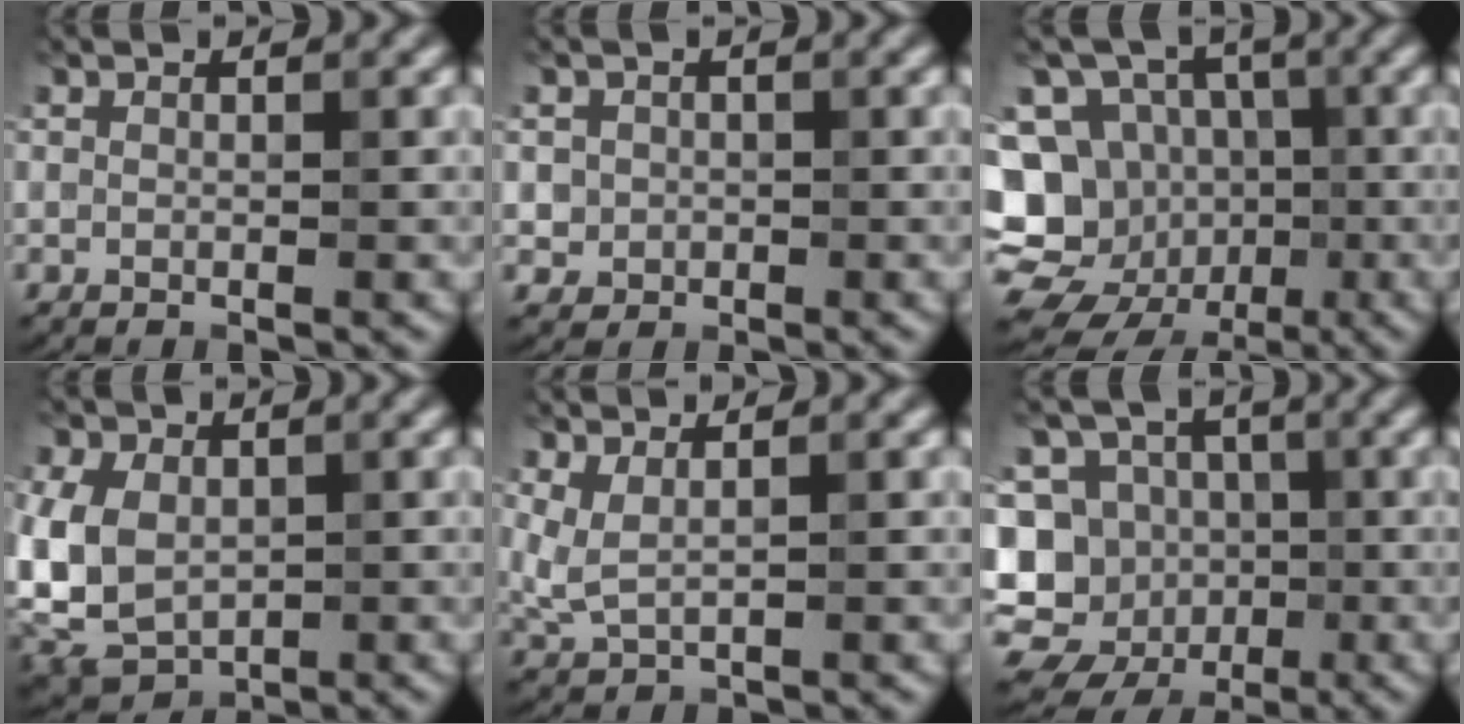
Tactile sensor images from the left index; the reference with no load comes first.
{"total": 1.5, "force": [-0.1, 1.5, 0.1], "torque": [0.010, -0.005, 0.002]}
{"total": 15.8, "force": [-4.6, 14.1, 5.6], "torque": [-0.132, -0.002, -0.071]}
{"total": 8.4, "force": [0.0, 6.3, 5.5], "torque": [-0.132, -0.002, -0.002]}
{"total": 2.2, "force": [1.0, 0.7, 1.8], "torque": [-0.045, -0.004, 0.024]}
{"total": 12.7, "force": [-4.1, 11.4, 3.7], "torque": [-0.079, 0.009, -0.073]}